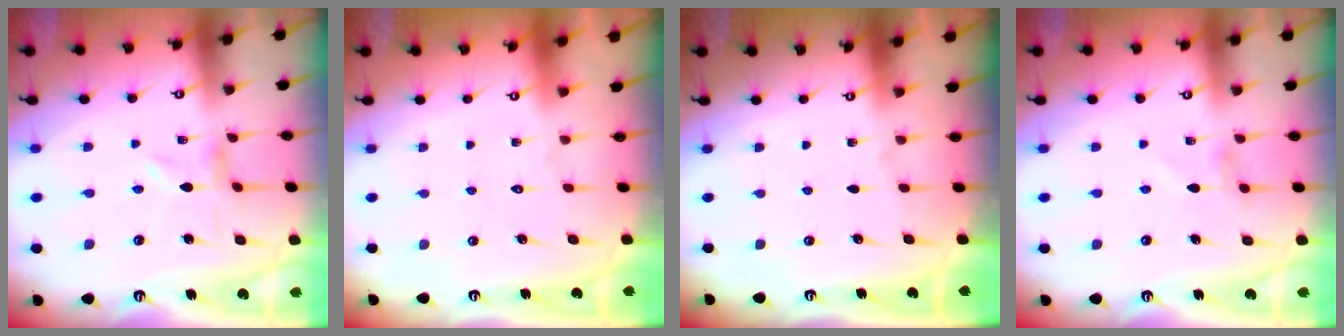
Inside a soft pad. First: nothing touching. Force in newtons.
{"total": 1.7, "press": 1.7, "slide": 0.1}
{"total": 0.0}
{"total": 0.0}